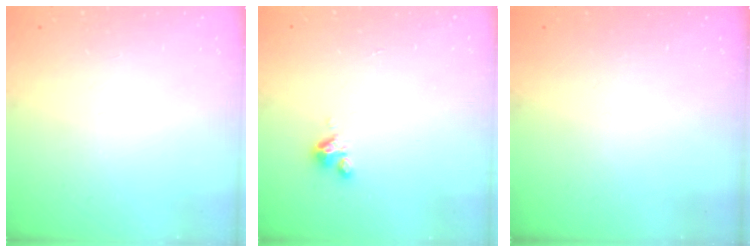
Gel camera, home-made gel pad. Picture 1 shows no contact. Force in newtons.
{"total": 3.6, "press": 3.6, "slide": 0.4}
{"total": 0.0}